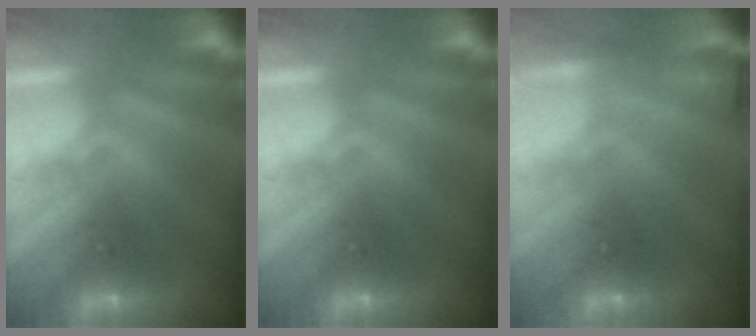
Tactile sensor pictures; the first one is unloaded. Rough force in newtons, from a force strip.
{"total": 0.0}
{"total": 5.4}